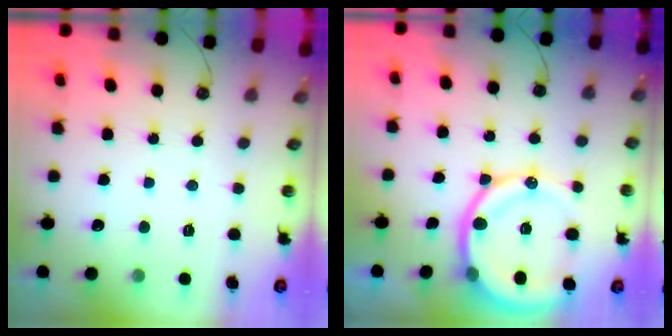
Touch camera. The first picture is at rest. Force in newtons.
{"total": 16.7, "press": 16.6, "slide": 2.3}